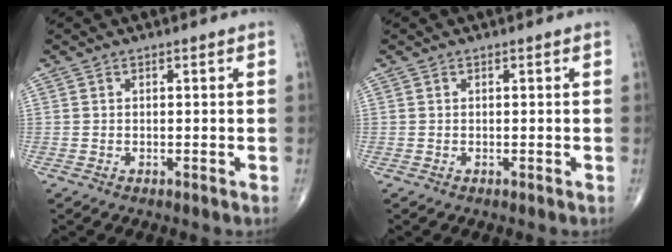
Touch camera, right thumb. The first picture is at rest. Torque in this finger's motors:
{"motor_torque": [0.02, 0.02, 0.00, 0.00, 0.00]}